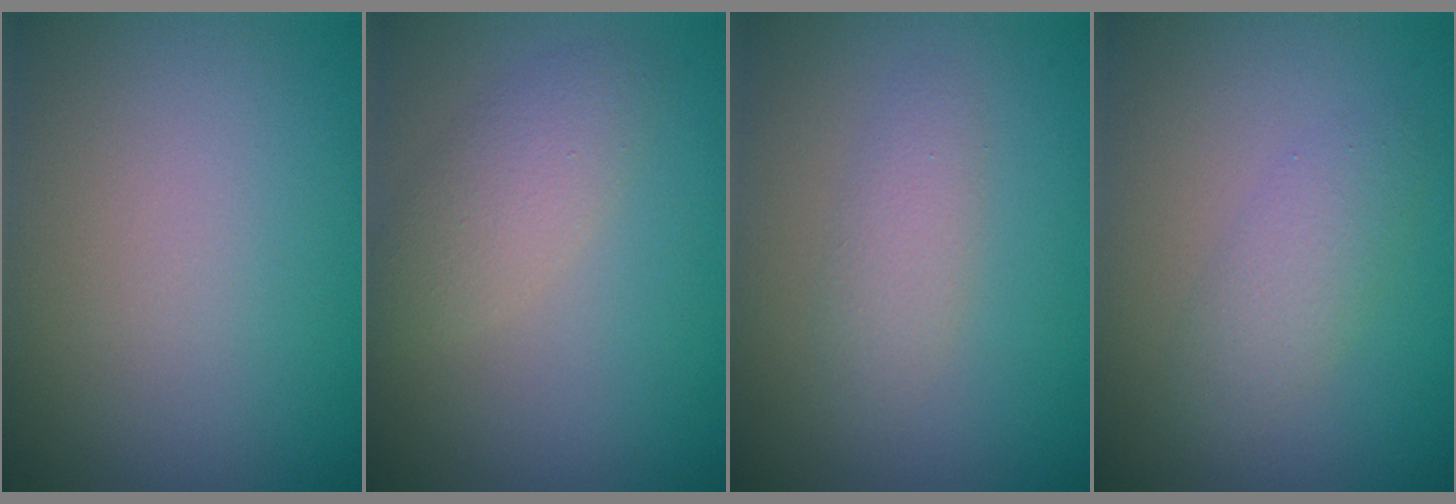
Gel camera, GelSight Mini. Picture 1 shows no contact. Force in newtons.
{"total": 2.7, "press": 2.7, "slide": 0.1}
{"total": 1.8, "press": 1.8, "slide": 0.0}
{"total": 2.3, "press": 2.3, "slide": 0.2}